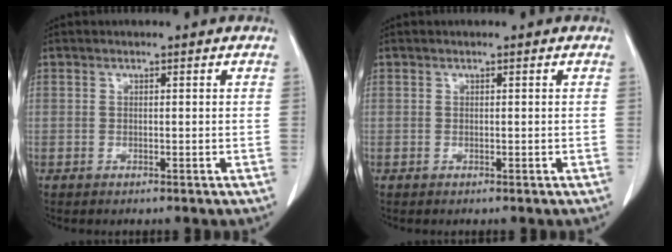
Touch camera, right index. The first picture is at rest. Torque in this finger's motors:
{"motor_torque": [-0.02, 0.05, -0.02, 0.00]}